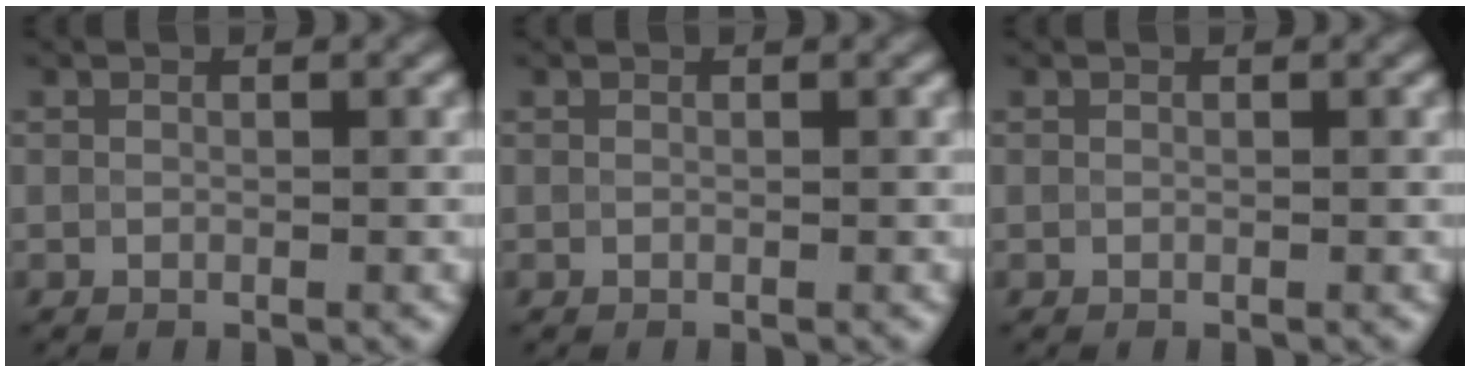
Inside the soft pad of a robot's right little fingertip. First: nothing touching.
{"total": 0.0}
{"total": 0.0}